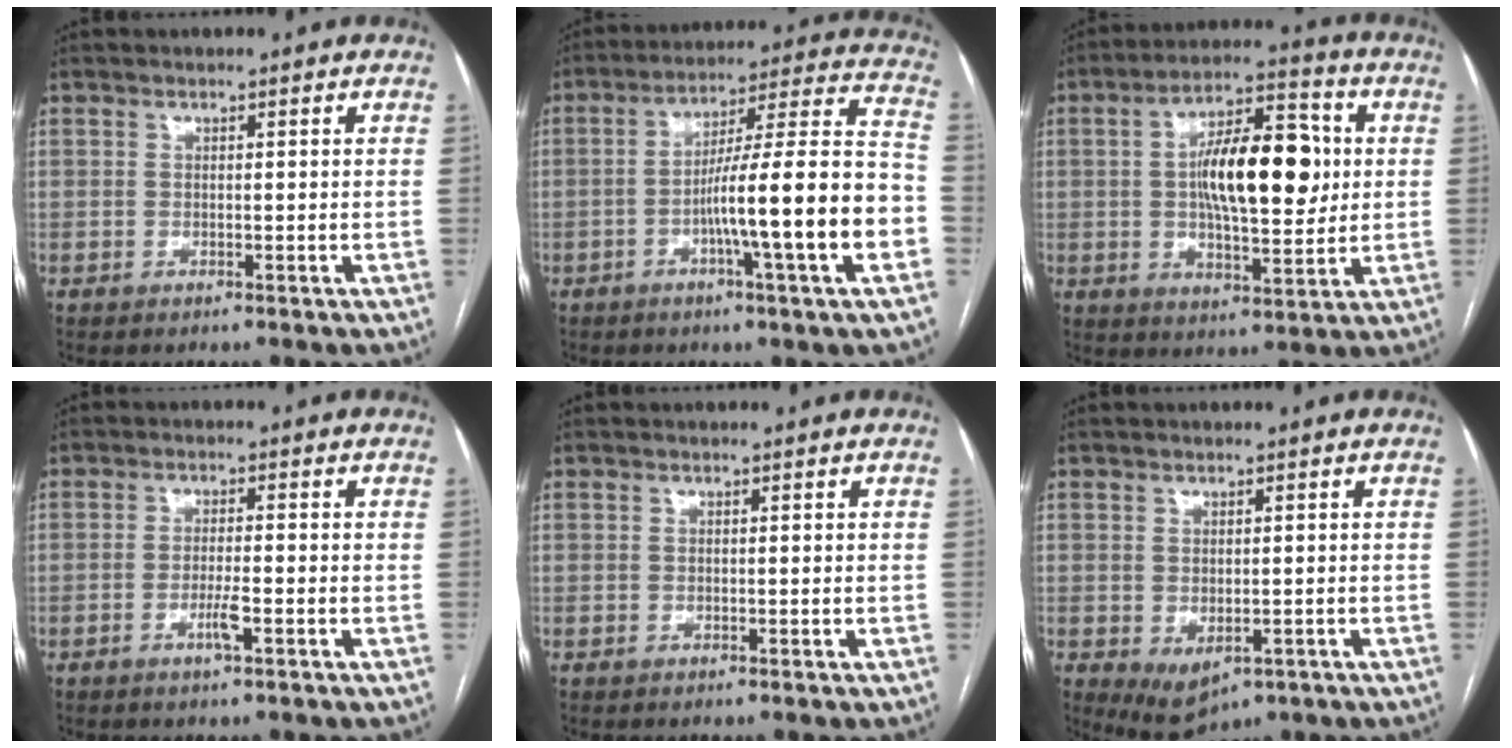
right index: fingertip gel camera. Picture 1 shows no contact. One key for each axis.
{"total": 18.4, "fx": -5.1, "fy": -0.1, "fz": 17.6, "tx": -0.251, "ty": 0.014, "tz": -0.081}
{"total": 15.5, "fx": 1.7, "fy": 5.3, "fz": 14.5, "tx": -0.238, "ty": 0.022, "tz": 0.028}
{"total": 2.9, "fx": -1.3, "fy": 0.2, "fz": 2.6, "tx": -0.051, "ty": -0.002, "tz": -0.025}
{"total": 0.0}
{"total": 5.0, "fx": -1.7, "fy": 3.0, "fz": 3.6, "tx": -0.058, "ty": -0.012, "tz": -0.008}